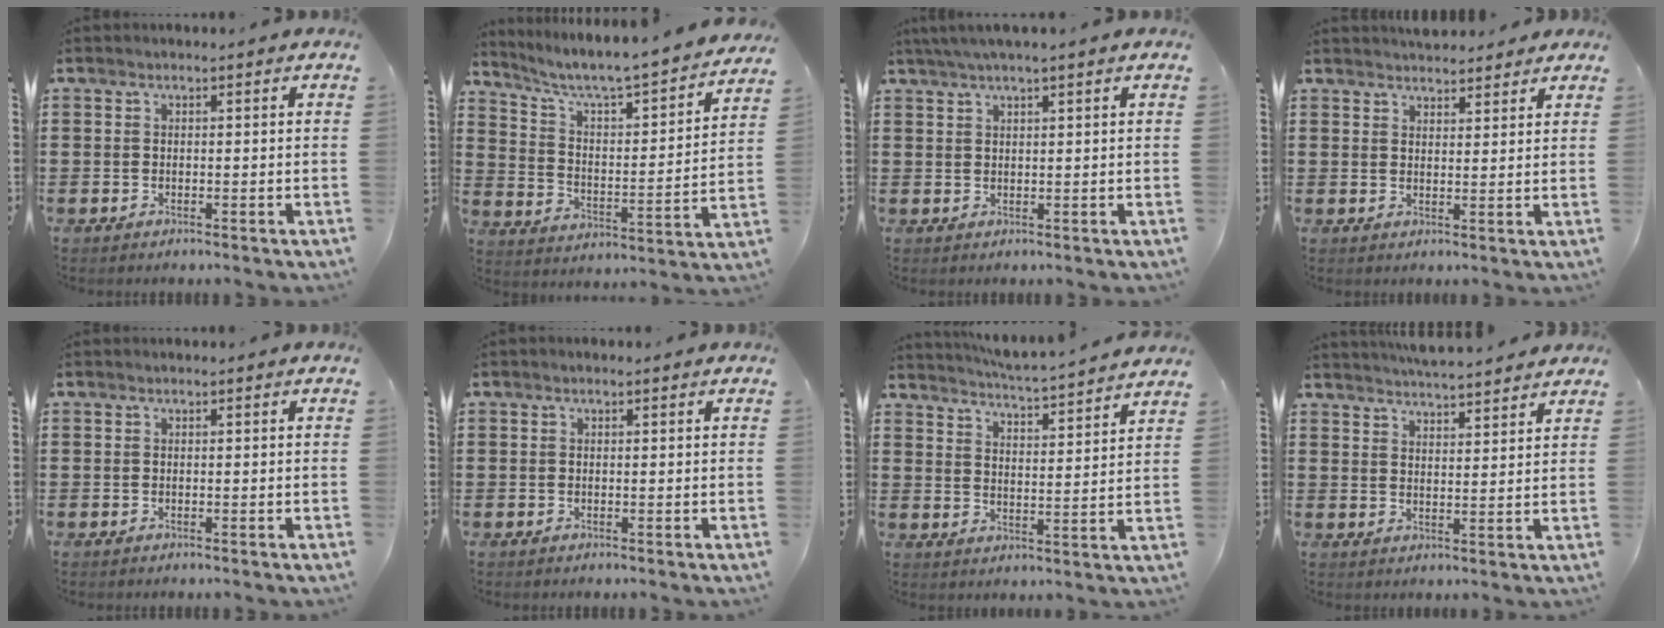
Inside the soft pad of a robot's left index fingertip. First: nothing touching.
{"total": 4.9, "force": [4.3, 0.2, 2.4], "torque": [-0.068, -0.044, 0.062]}
{"total": 2.3, "force": [1.6, -0.2, 1.6], "torque": [-0.031, 0.001, 0.030]}
{"total": 3.1, "force": [3.0, 0.6, 0.2], "torque": [-0.004, -0.007, 0.055]}
{"total": 0.0}
{"total": 0.0}
{"total": 4.4, "force": [4.3, -0.9, 0.6], "torque": [-0.034, -0.037, 0.068]}
{"total": 4.1, "force": [4.1, 0.0, 0.6], "torque": [-0.024, -0.018, 0.073]}